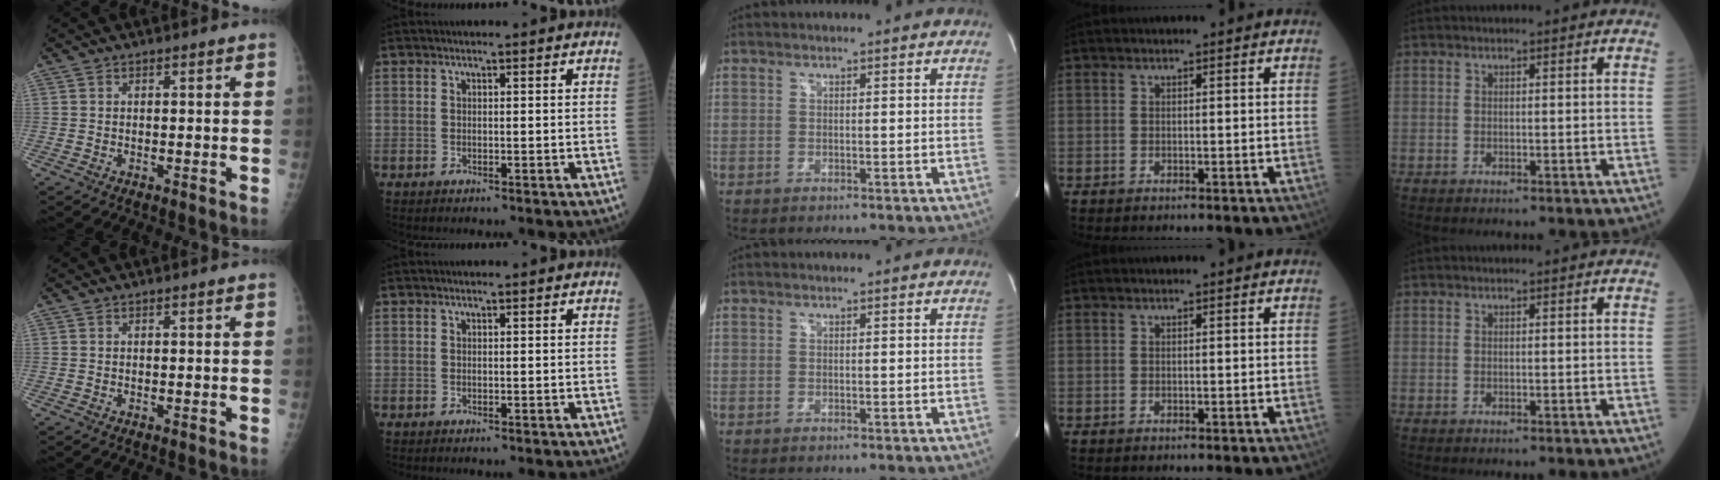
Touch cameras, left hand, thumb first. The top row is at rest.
{}